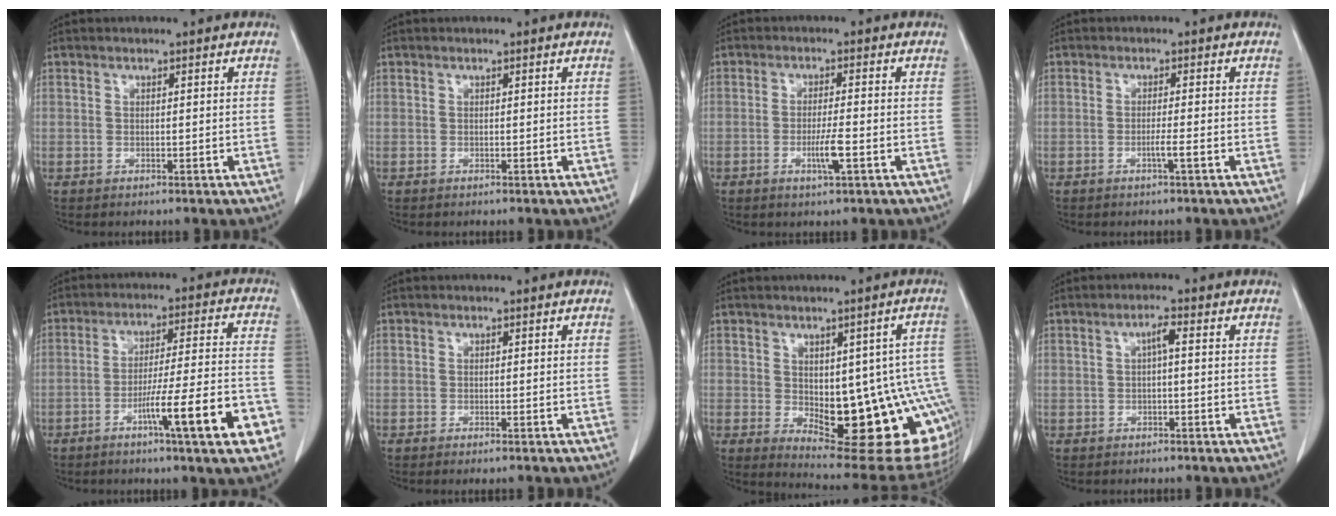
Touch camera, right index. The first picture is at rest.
{"total": 0.0}
{"total": 3.9, "force": [-1.4, 0.0, 3.7], "torque": [-0.069, -0.006, -0.025]}
{"total": 1.7, "force": [-0.8, -0.4, 1.5], "torque": [-0.028, -0.002, -0.015]}
{"total": 14.5, "force": [-6.7, 0.4, 12.8], "torque": [-0.192, 0.005, -0.097]}
{"total": 0.8, "force": [-0.6, 0.0, 0.5], "torque": [-0.010, -0.002, -0.010]}
{"total": 18.1, "force": [-3.6, 6.8, 16.4], "torque": [-0.144, 0.007, -0.021]}
{"total": 2.0, "force": [0.2, 0.3, 2.0], "torque": [-0.034, 0.005, 0.005]}